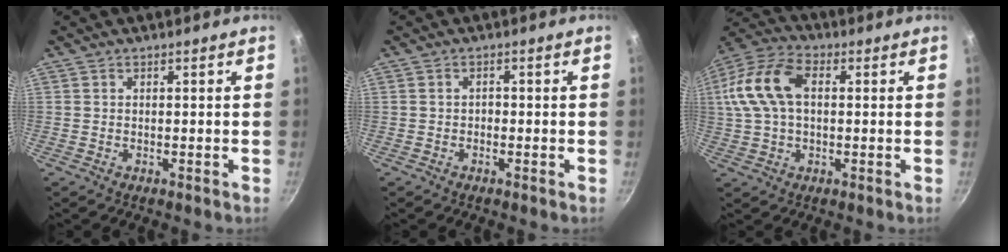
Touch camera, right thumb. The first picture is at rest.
{"total": 0.9, "force": [-0.4, 0.6, 0.4], "torque": [-0.008, 0.004, -0.009]}
{"total": 14.3, "force": [2.1, 8.8, 11.1], "torque": [-0.219, 0.027, 0.027]}